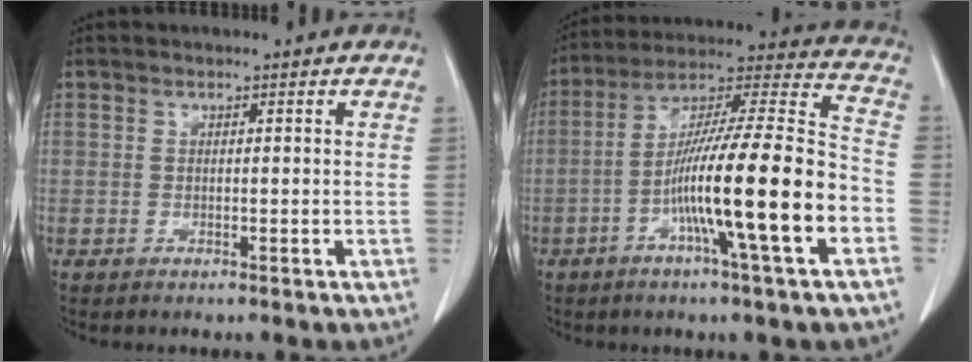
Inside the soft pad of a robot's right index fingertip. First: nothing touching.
{"total": 20.0, "force": [-6.3, 0.3, 19.0], "torque": [-0.308, -0.001, -0.112]}